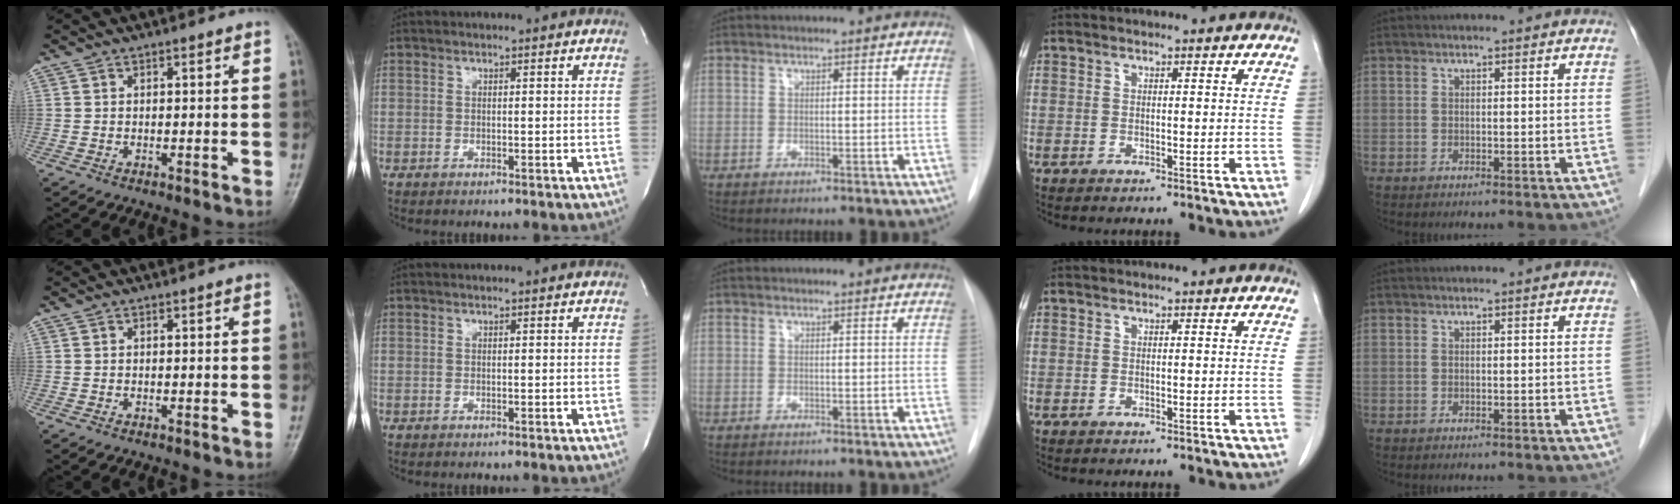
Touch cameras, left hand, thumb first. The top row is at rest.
{}